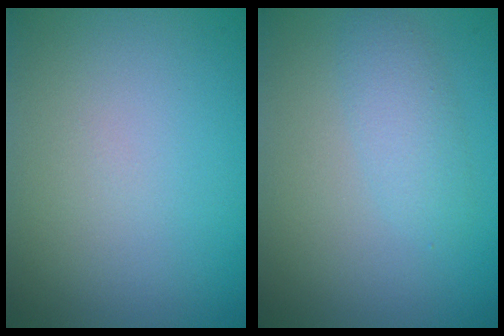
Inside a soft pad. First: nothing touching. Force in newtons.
{"total": 2.0, "press": 2.0, "slide": 0.1}